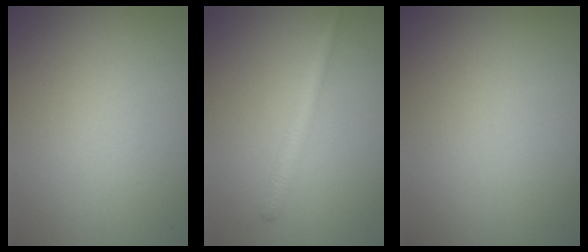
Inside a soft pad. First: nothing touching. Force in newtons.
{"total": 1.8, "press": 1.8, "slide": 0.0}
{"total": 0.0}